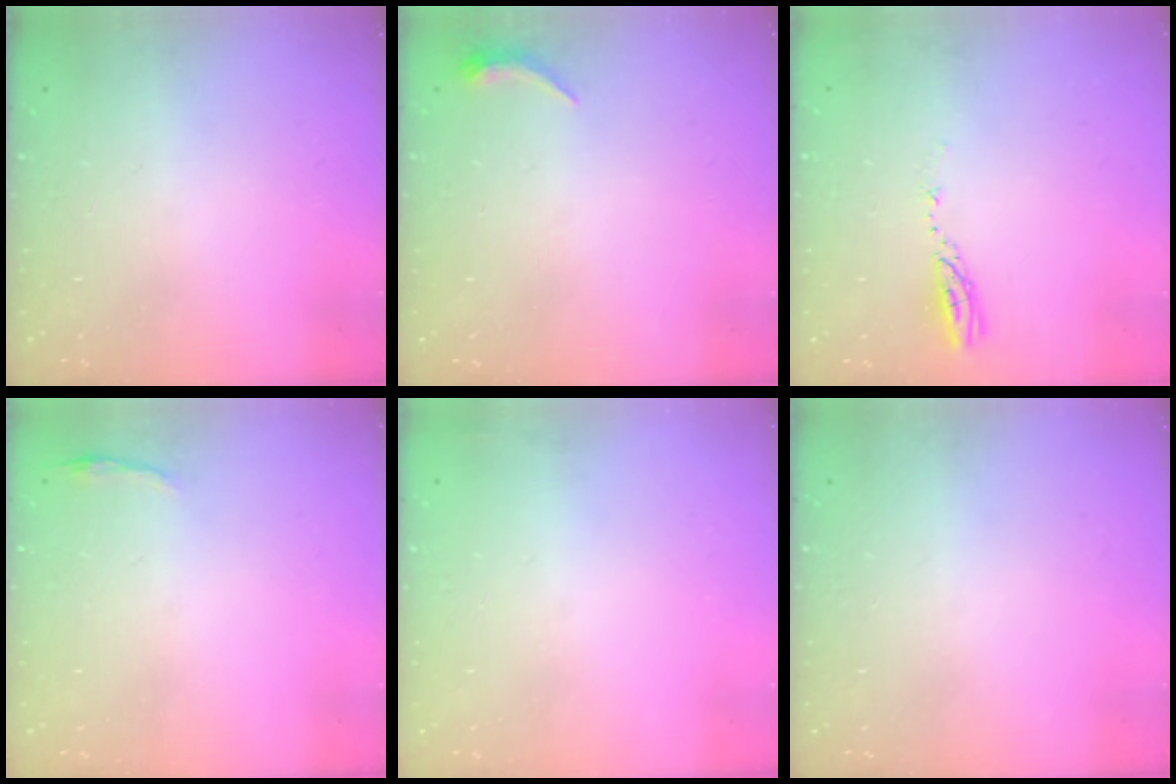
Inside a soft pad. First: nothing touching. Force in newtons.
{"total": 4.8, "press": 4.7, "slide": 0.9}
{"total": 3.3, "press": 3.3, "slide": 0.2}
{"total": 2.8, "press": 2.8, "slide": 0.6}
{"total": 2.9, "press": 2.4, "slide": 1.6}
{"total": 0.0}